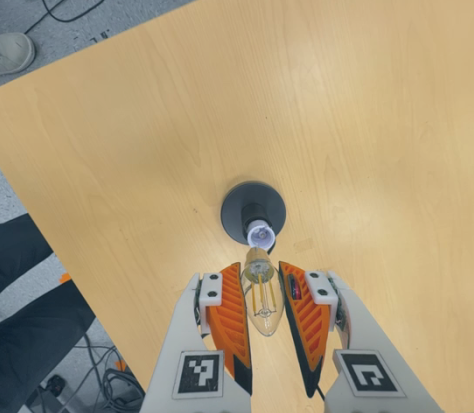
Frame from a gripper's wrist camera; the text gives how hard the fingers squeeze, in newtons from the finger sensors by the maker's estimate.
{"total": 10.8, "left": 10.1, "right": 11.5}